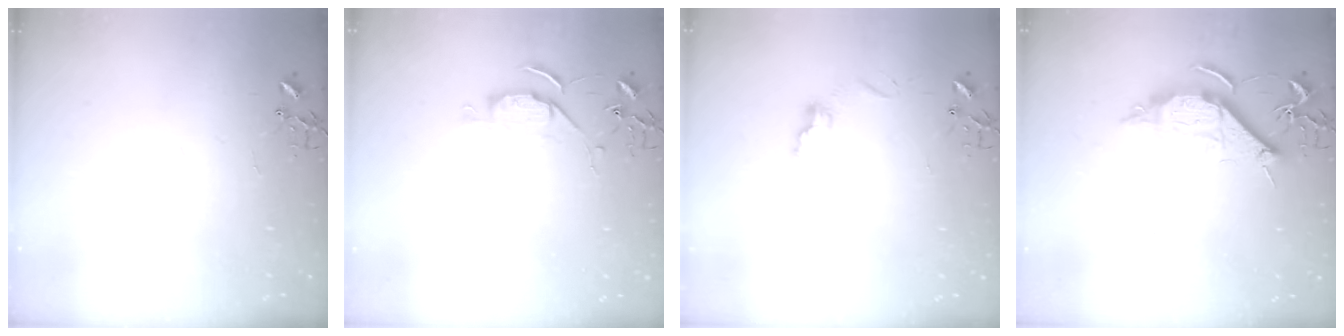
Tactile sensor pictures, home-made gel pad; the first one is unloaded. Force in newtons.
{"total": 6.2, "press": 6.2, "slide": 0.8}
{"total": 7.3, "press": 7.3, "slide": 0.4}
{"total": 10.2, "press": 10.2, "slide": 0.6}